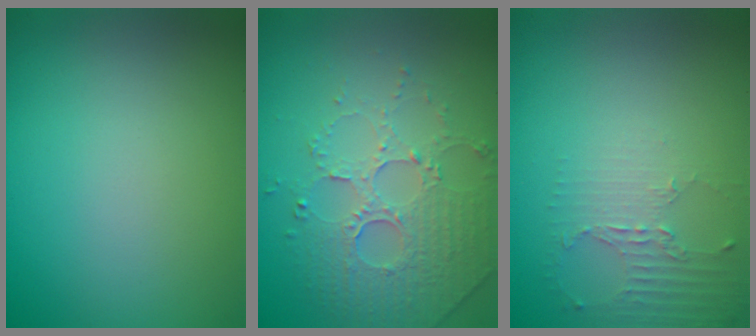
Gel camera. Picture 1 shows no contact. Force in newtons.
{"total": 5.1, "press": 3.6, "slide": 3.6}
{"total": 2.3, "press": 1.6, "slide": 1.6}